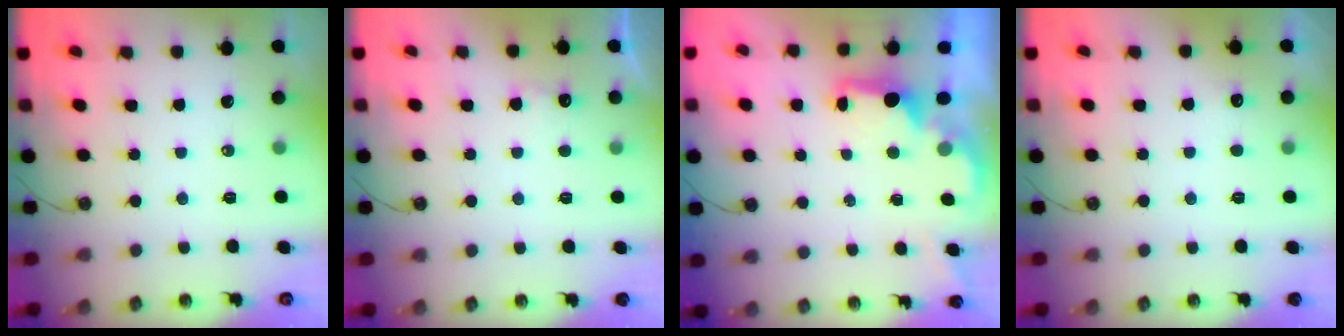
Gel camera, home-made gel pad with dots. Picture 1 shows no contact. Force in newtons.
{"total": 6.4, "press": 6.3, "slide": 1.3}
{"total": 1.9, "press": 1.7, "slide": 0.7}
{"total": 1.5, "press": 1.2, "slide": 0.9}